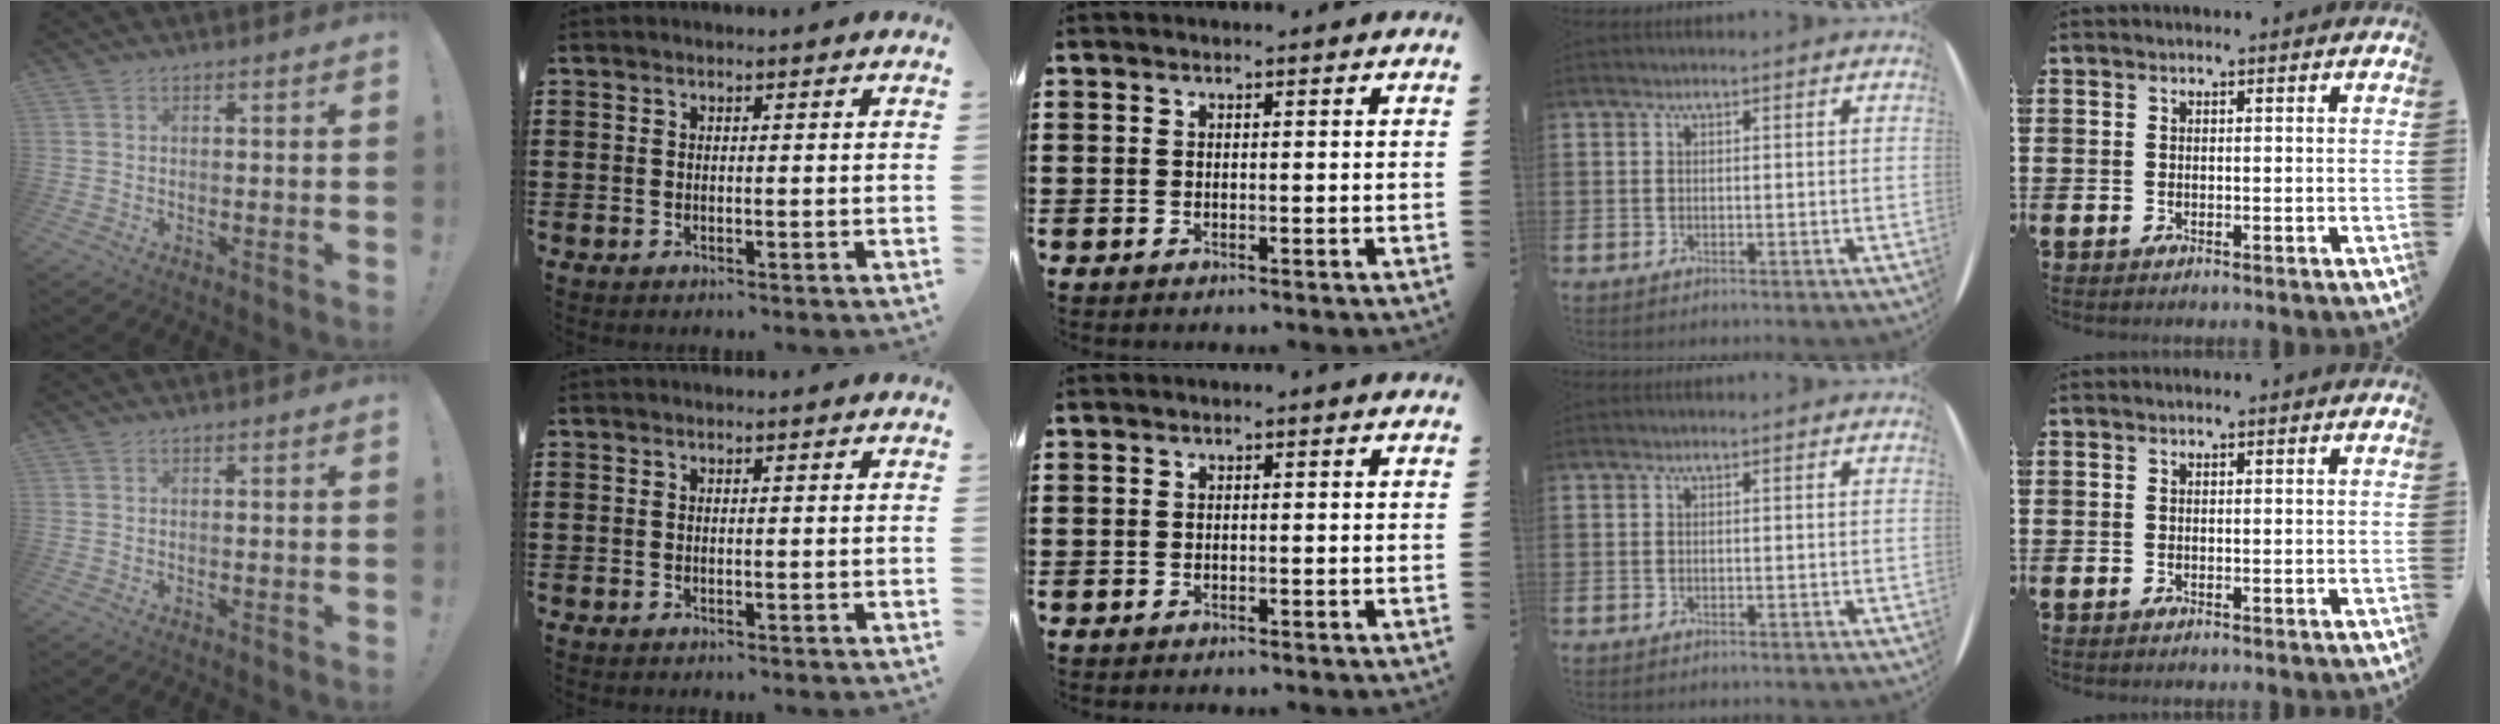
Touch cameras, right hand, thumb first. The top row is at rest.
{}